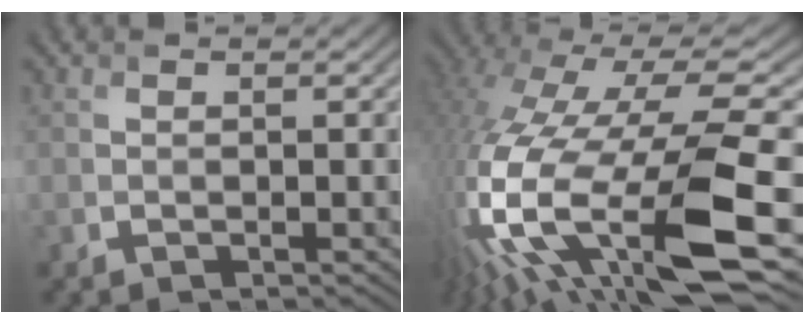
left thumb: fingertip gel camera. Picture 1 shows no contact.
{"total": 18.7, "force": [-5.0, 7.7, 16.3], "torque": [-0.357, -0.047, -0.060]}